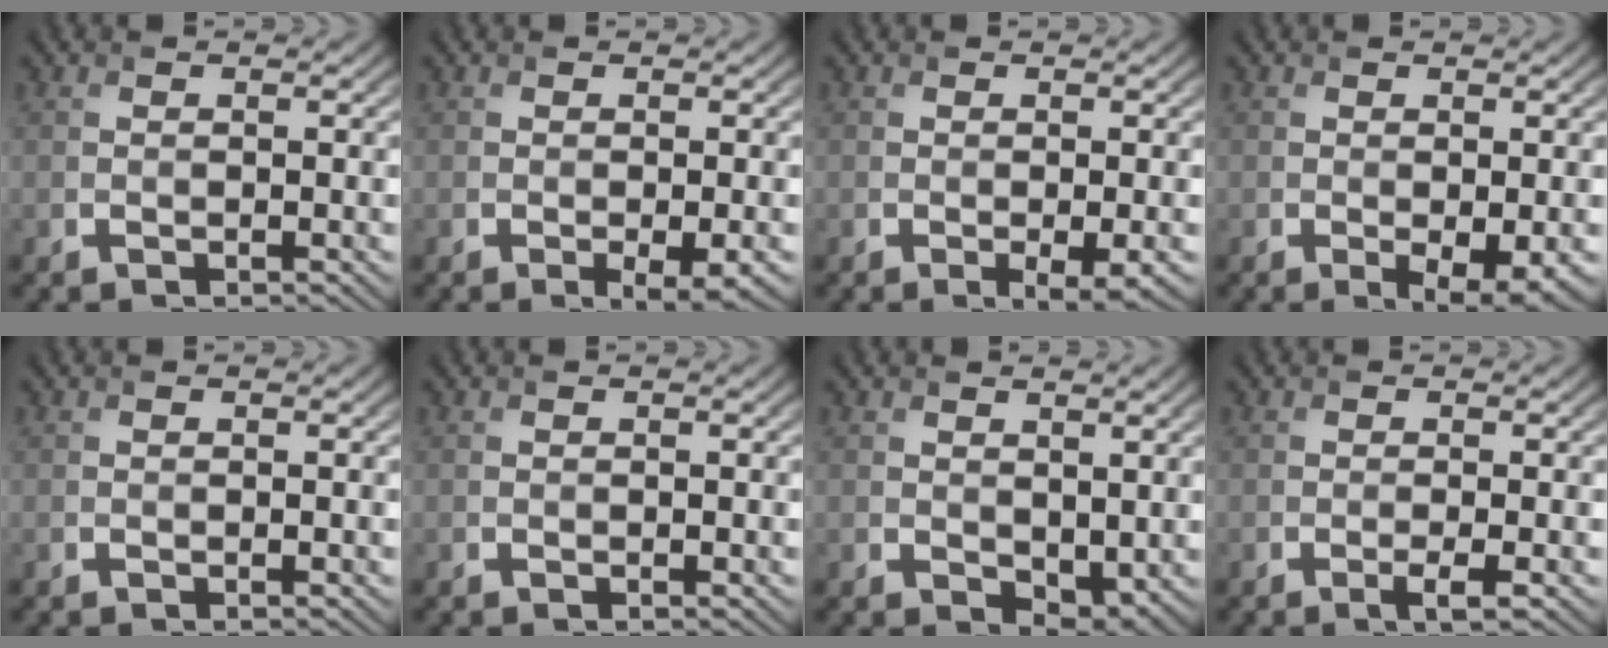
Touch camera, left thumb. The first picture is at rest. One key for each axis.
{"total": 2.3, "fx": -0.9, "fy": 0.4, "fz": 2.1, "tx": -0.038, "ty": -0.007, "tz": -0.012}
{"total": 2.0, "fx": -0.6, "fy": 0.2, "fz": 1.9, "tx": -0.033, "ty": -0.005, "tz": -0.008}
{"total": 3.2, "fx": -1.0, "fy": 1.0, "fz": 2.9, "tx": -0.048, "ty": -0.012, "tz": -0.009}
{"total": 0.0}
{"total": 0.0}
{"total": 2.6, "fx": 1.0, "fy": 1.7, "fz": 1.8, "tx": -0.036, "ty": -0.009, "tz": 0.023}
{"total": 1.4, "fx": -0.5, "fy": 0.1, "fz": 1.4, "tx": -0.023, "ty": -0.002, "tz": -0.012}